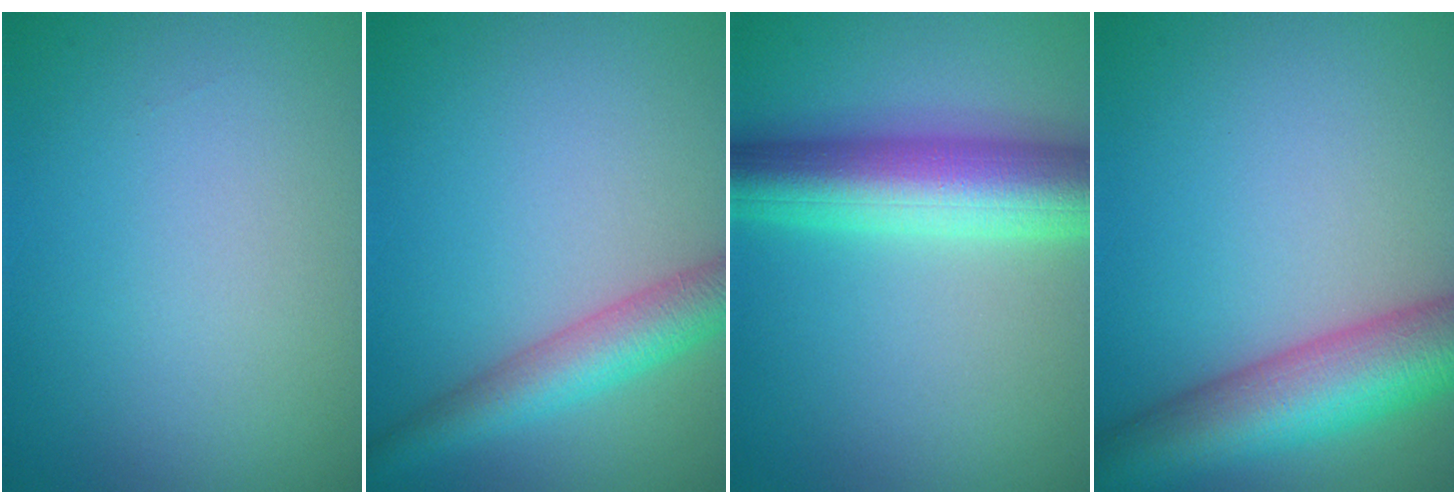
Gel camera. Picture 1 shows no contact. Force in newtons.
{"total": 4.5, "press": 4.5, "slide": 0.1}
{"total": 9.0, "press": 9.0, "slide": 0.2}
{"total": 8.9, "press": 8.9, "slide": 0.4}